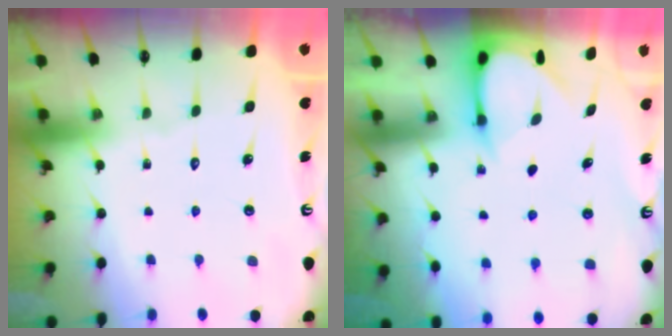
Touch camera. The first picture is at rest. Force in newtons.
{"total": 3.8, "press": 3.8, "slide": 0.3}